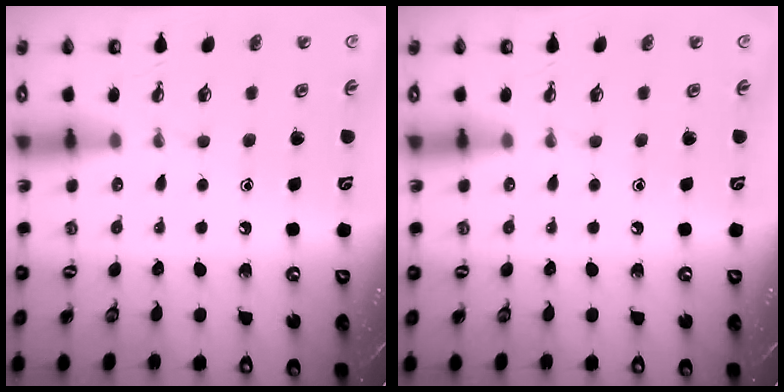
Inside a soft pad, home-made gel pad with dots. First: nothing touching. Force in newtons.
{"total": 0.0}